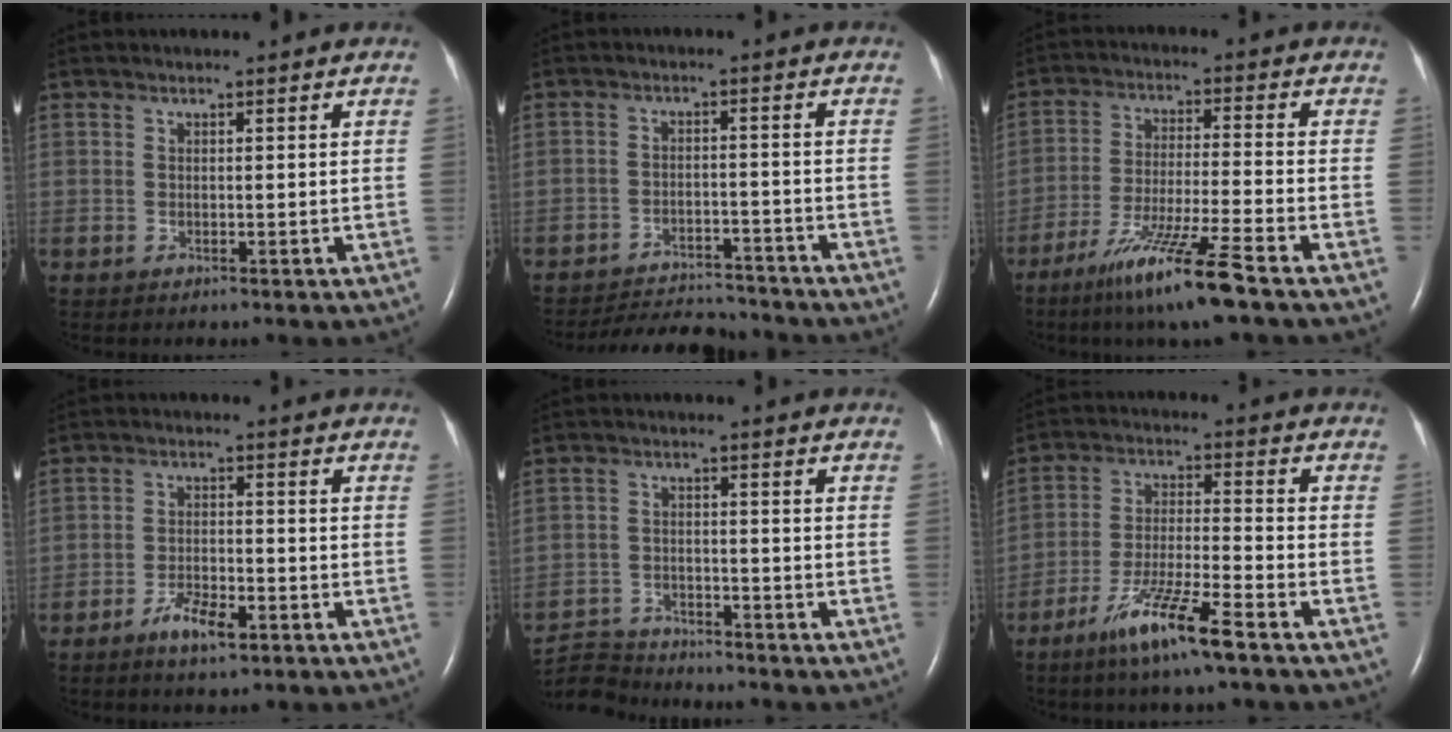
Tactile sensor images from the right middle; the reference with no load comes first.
{"total": 10.2, "force": [-9.9, 1.4, 1.5], "torque": [-0.024, -0.006, -0.148]}
{"total": 11.3, "force": [-7.5, -1.2, 8.3], "torque": [-0.163, -0.041, -0.139]}
{"total": 4.8, "force": [-3.0, 1.3, 3.5], "torque": [-0.071, -0.001, -0.051]}
{"total": 7.4, "force": [-7.3, 0.7, -0.5], "torque": [0.003, 0.002, -0.138]}
{"total": 10.3, "force": [-6.8, 0.1, 7.8], "torque": [-0.153, -0.025, -0.131]}